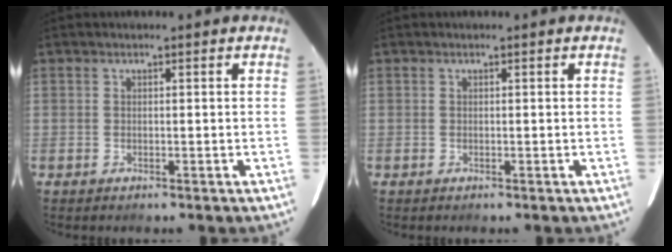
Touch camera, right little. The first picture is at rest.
{"total": 0.0}